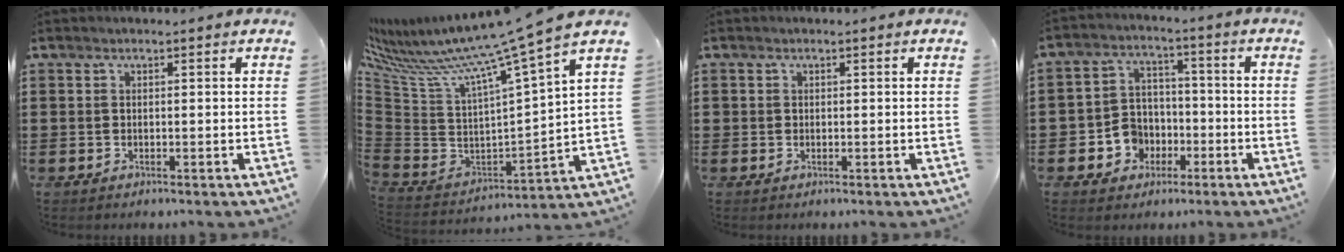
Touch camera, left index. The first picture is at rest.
{"total": 10.3, "force": [8.7, -1.2, 5.5], "torque": [-0.137, -0.077, 0.131]}
{"total": 0.6, "force": [0.1, 0.5, 0.1], "torque": [-0.003, 0.004, 0.001]}
{"total": 6.0, "force": [-2.2, 5.3, 1.8], "torque": [-0.058, 0.014, -0.043]}